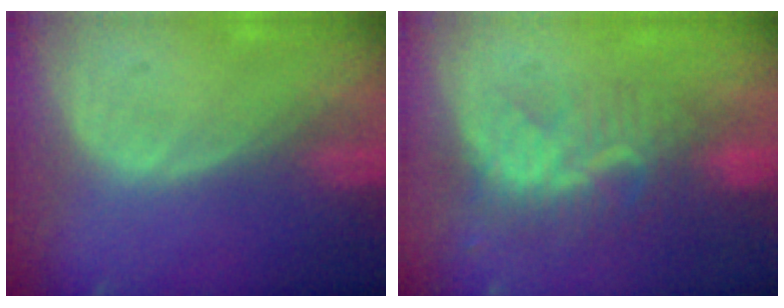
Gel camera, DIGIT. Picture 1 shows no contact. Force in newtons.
{"total": 8.5, "press": 7.7, "slide": 3.6}